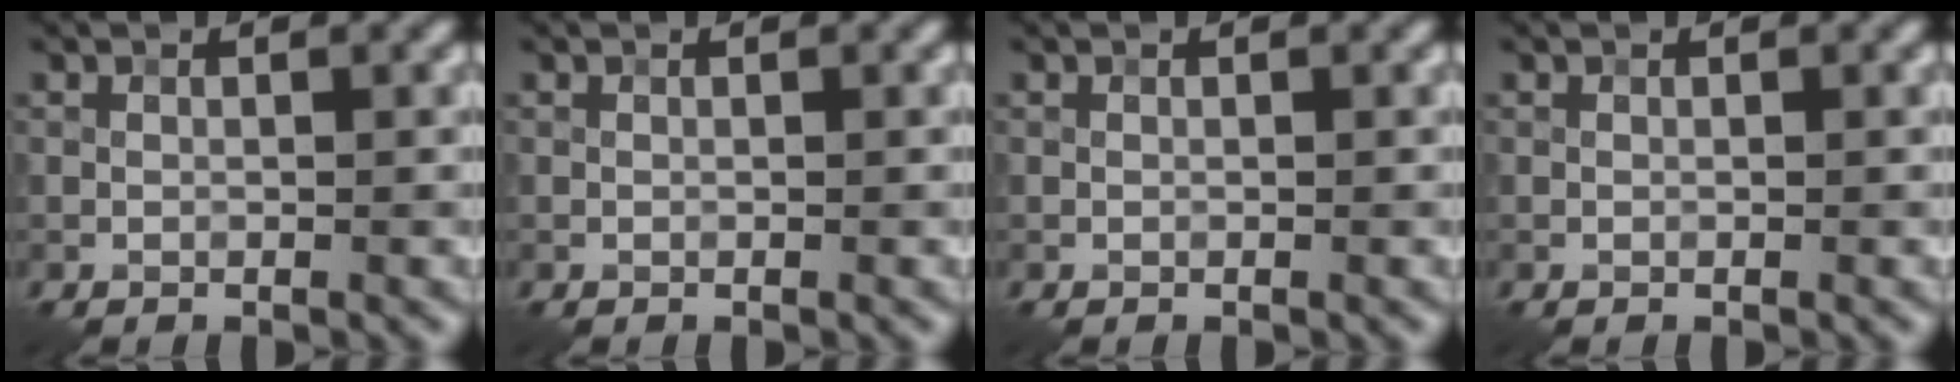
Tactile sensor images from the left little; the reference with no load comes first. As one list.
[{"total": 0.0}, {"total": 0.0}, {"total": 0.0}]